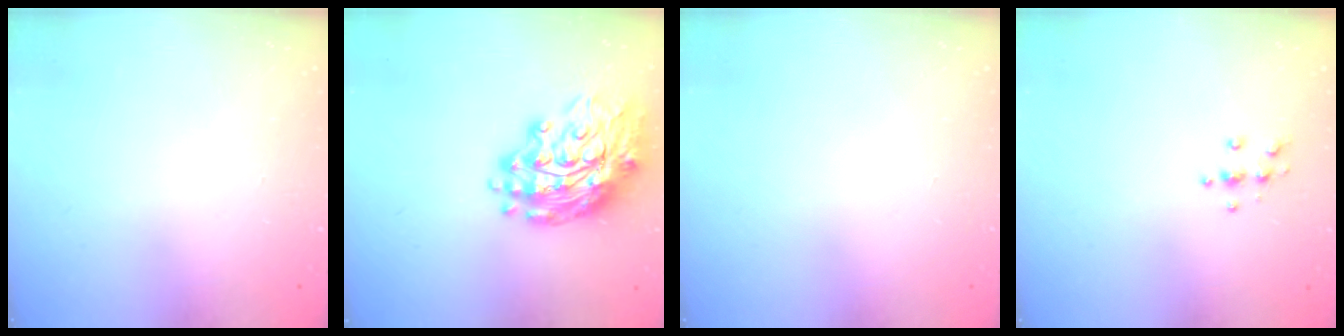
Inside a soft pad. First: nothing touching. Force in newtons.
{"total": 16.6, "press": 16.5, "slide": 1.7}
{"total": 0.0}
{"total": 3.9, "press": 3.8, "slide": 0.4}